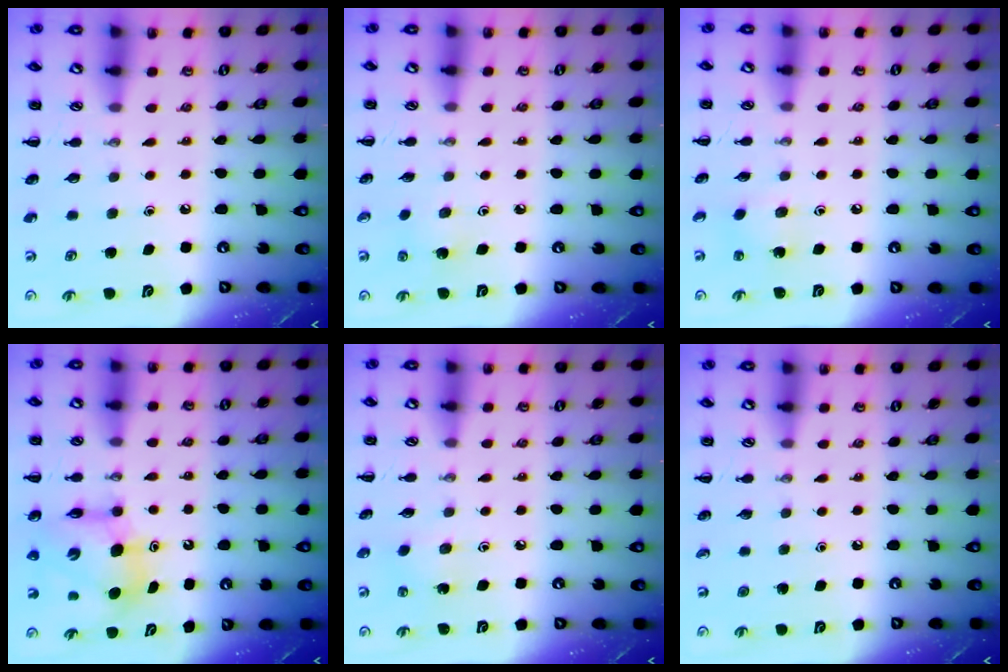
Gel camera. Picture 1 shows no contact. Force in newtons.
{"total": 2.6, "press": 2.4, "slide": 0.8}
{"total": 2.0, "press": 1.9, "slide": 0.5}
{"total": 8.2, "press": 7.9, "slide": 2.5}
{"total": 2.9, "press": 2.8, "slide": 0.9}
{"total": 0.0}